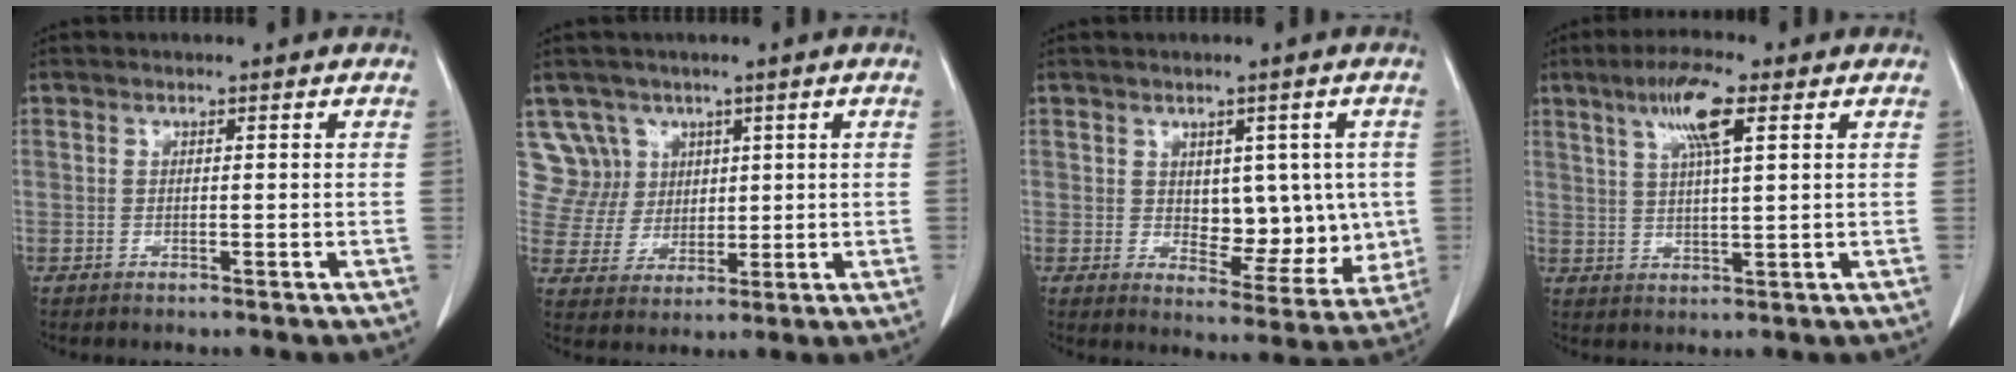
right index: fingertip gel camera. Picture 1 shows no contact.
{"total": 7.2, "force": [3.6, 6.1, -0.6], "torque": [0.017, 0.015, 0.079]}
{"total": 9.1, "force": [0.7, 5.5, 7.2], "torque": [-0.074, 0.005, 0.025]}
{"total": 7.2, "force": [3.5, 0.7, 6.3], "torque": [-0.122, 0.008, 0.064]}